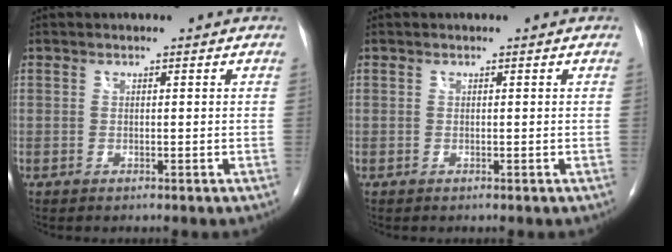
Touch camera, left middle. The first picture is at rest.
{"total": 0.0}